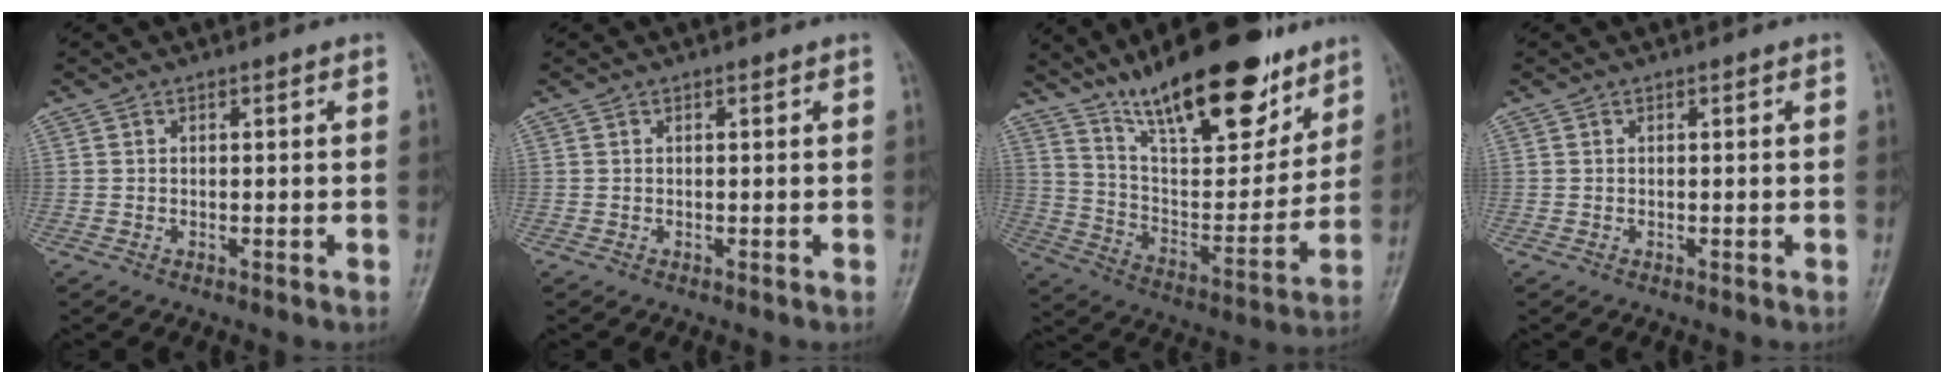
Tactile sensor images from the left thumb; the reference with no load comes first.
{"total": 0.0}
{"total": 24.1, "force": [16.7, 8.2, 15.2], "torque": [-0.198, -0.073, 0.282]}
{"total": 0.0}